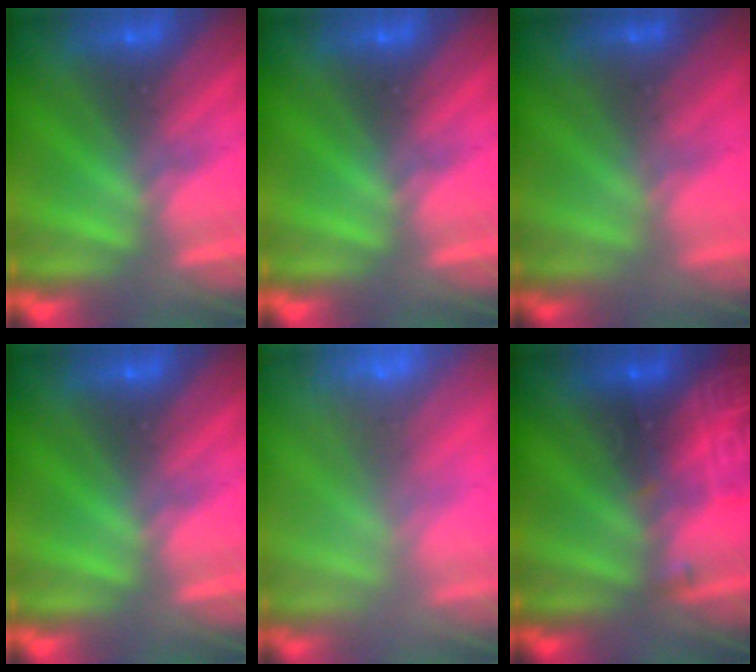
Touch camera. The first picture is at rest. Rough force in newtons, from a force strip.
{"total": 0.0}
{"total": 1.4}
{"total": 0.0}
{"total": 8.6}
{"total": 3.0}